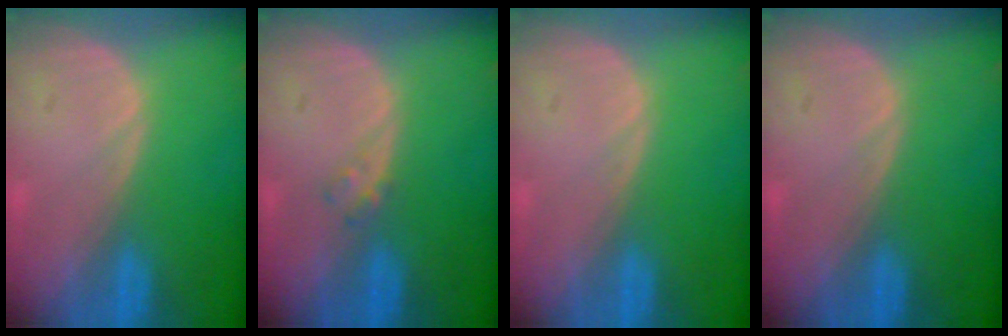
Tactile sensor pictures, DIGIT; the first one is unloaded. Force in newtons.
{"total": 1.2, "press": 1.2, "slide": 0.2}
{"total": 0.0}
{"total": 0.0}